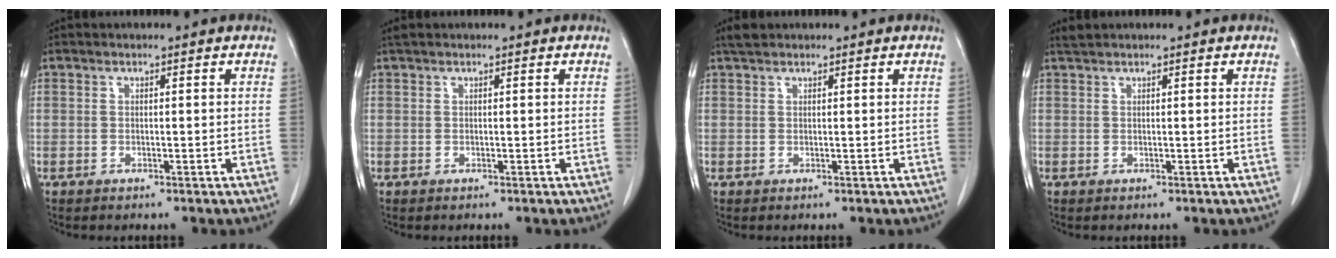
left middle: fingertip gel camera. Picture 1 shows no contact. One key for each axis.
{"total": 0.7, "fx": 0.7, "fy": -0.1, "fz": 0.3, "tx": -0.012, "ty": 0.014, "tz": 0.017}
{"total": 1.5, "fx": 1.4, "fy": 0.4, "fz": 0.5, "tx": -0.014, "ty": 0.010, "tz": 0.028}
{"total": 0.9, "fx": 0.9, "fy": -0.2, "fz": 0.1, "tx": -0.008, "ty": 0.007, "tz": 0.024}